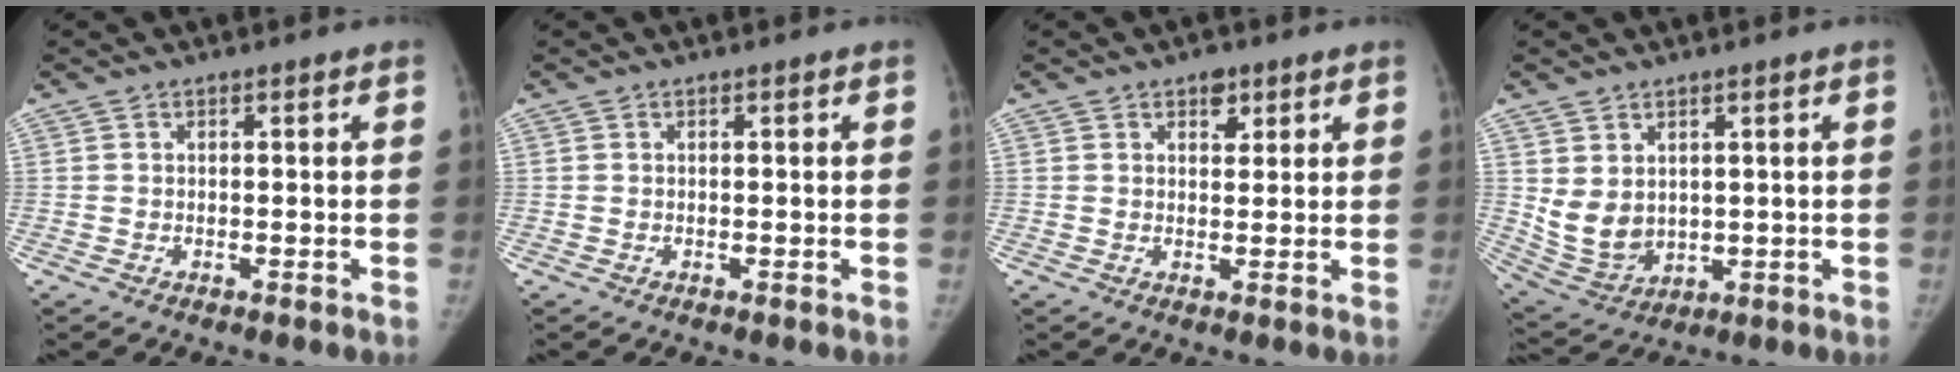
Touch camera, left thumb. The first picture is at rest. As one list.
[{"total": 0.0}, {"total": 3.1, "force": [1.8, 2.0, 1.5], "torque": [-0.001, -0.008, 0.024]}, {"total": 7.9, "force": [1.8, 6.2, 4.6], "torque": [-0.065, -0.020, 0.061]}]